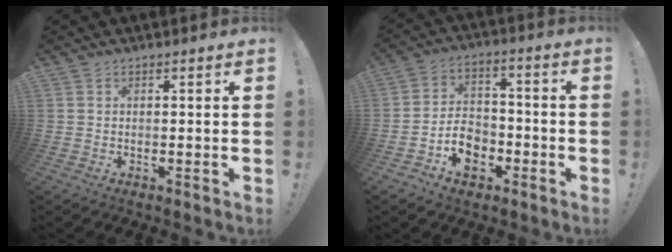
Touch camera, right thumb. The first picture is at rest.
{"total": 9.8, "force": [-4.6, 7.3, 4.6], "torque": [-0.068, 0.029, -0.077]}